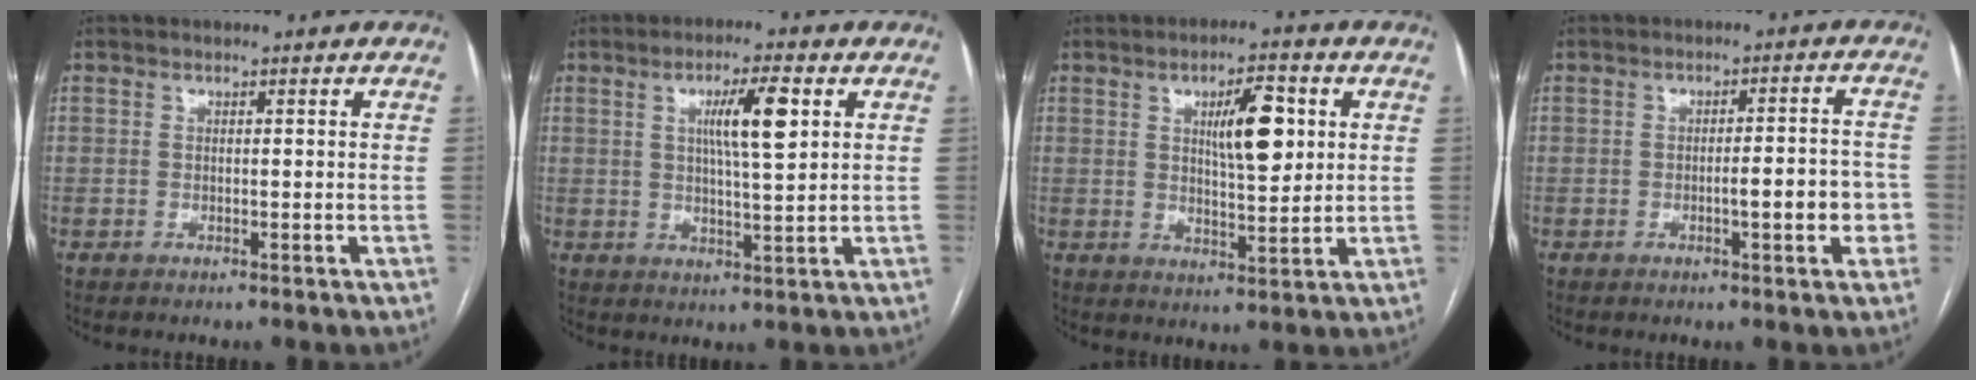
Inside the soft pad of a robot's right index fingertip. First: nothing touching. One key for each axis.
{"total": 7.3, "fx": 2.3, "fy": 0.6, "fz": 6.9, "tx": -0.119, "ty": 0.005, "tz": 0.039}
{"total": 8.3, "fx": 2.4, "fy": 2.2, "fz": 7.6, "tx": -0.122, "ty": 0.007, "tz": 0.042}
{"total": 5.9, "fx": -1.6, "fy": 1.4, "fz": 5.5, "tx": -0.072, "ty": 0.016, "tz": -0.016}